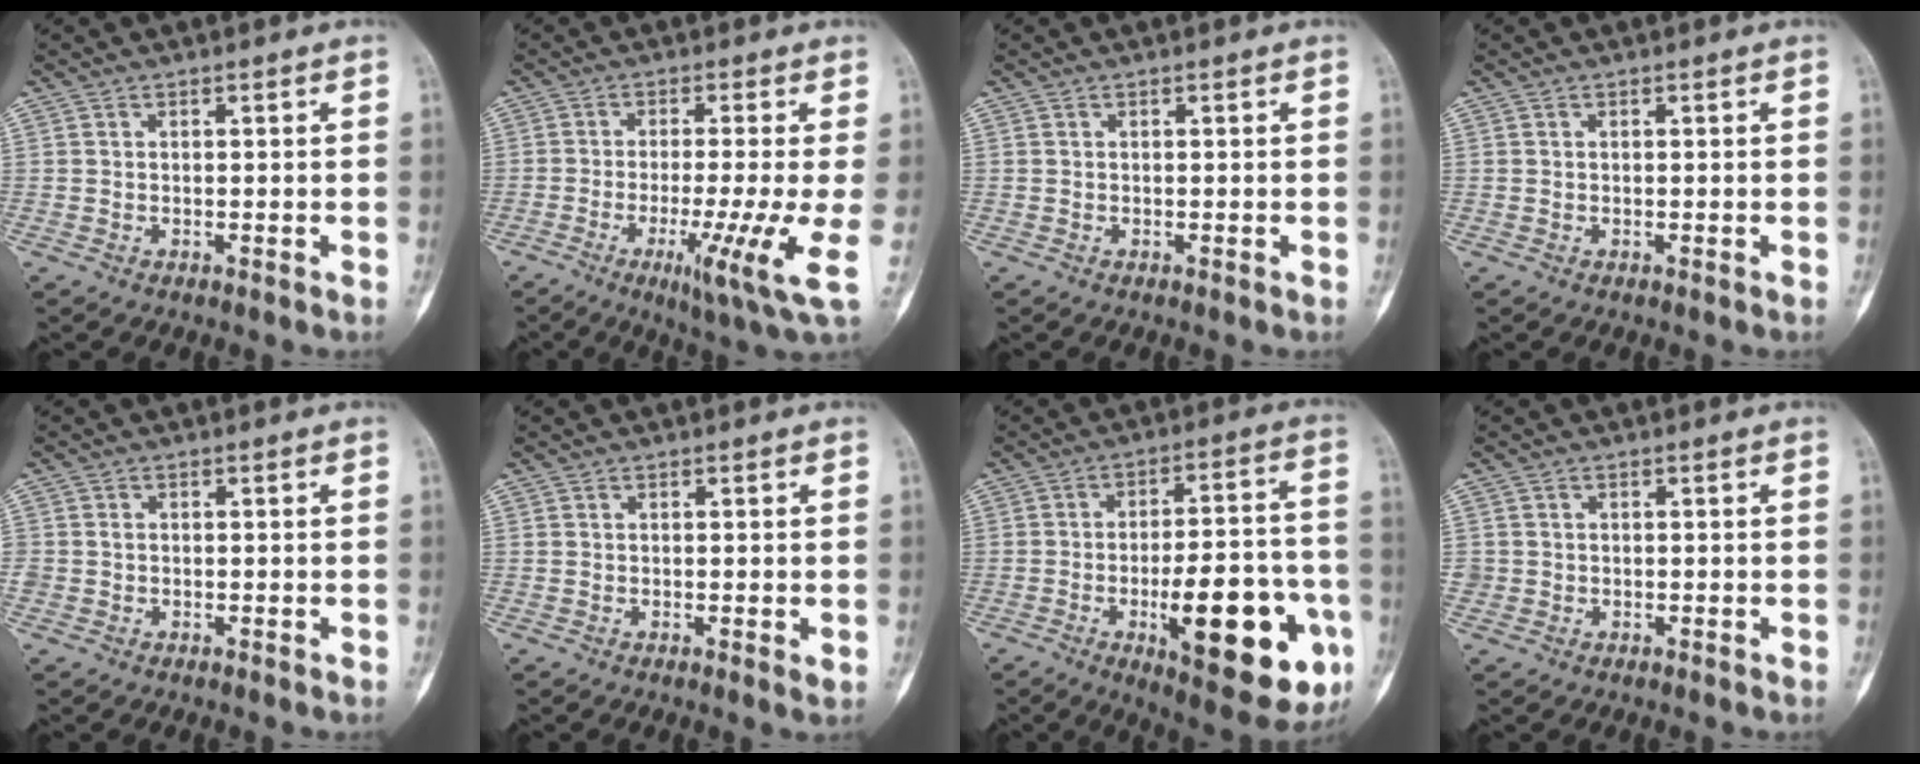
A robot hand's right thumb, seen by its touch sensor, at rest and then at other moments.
{"total": 10.7, "force": [-2.6, 0.1, 10.4], "torque": [-0.183, -0.025, -0.046]}
{"total": 0.0}
{"total": 0.0}
{"total": 1.1, "force": [-0.1, 1.1, 0.4], "torque": [-0.004, 0.004, -0.005]}
{"total": 1.4, "force": [-0.2, 0.3, 1.4], "torque": [-0.023, -0.006, -0.005]}
{"total": 23.9, "force": [-7.9, 8.3, 20.9], "torque": [-0.252, 0.019, -0.098]}
{"total": 1.1, "force": [-0.1, 1.1, -0.1], "torque": [0.009, 0.007, -0.006]}